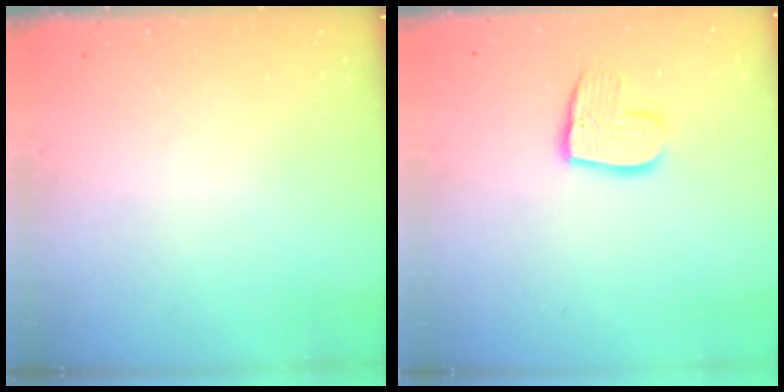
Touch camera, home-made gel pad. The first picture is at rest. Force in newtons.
{"total": 10.9, "press": 10.9, "slide": 0.9}